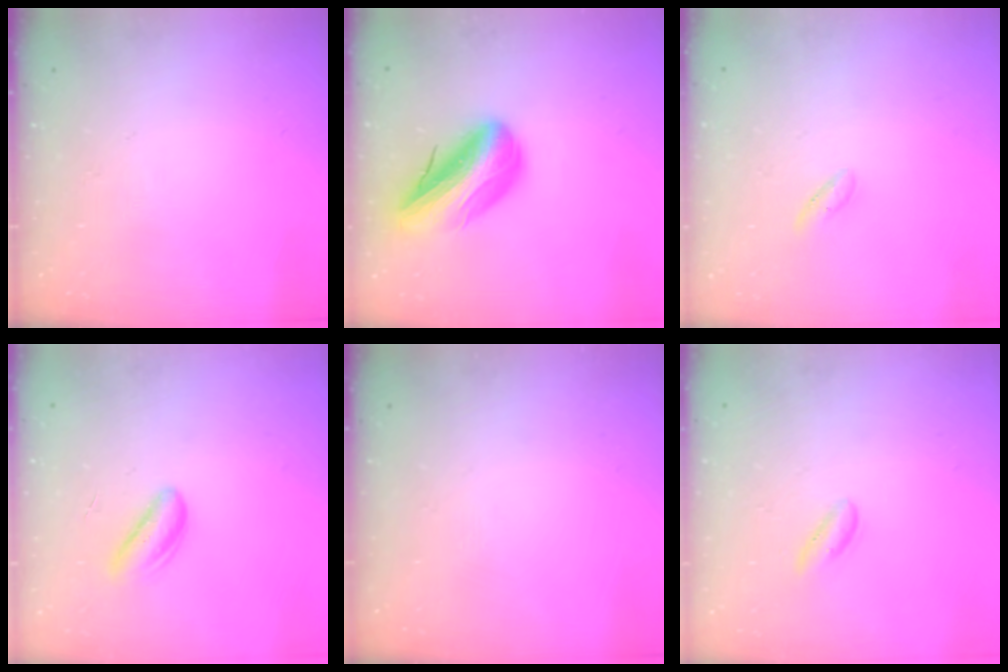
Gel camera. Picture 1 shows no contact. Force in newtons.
{"total": 15.9, "press": 15.4, "slide": 4.0}
{"total": 1.5, "press": 1.2, "slide": 0.9}
{"total": 2.9, "press": 2.9, "slide": 0.5}
{"total": 0.0}
{"total": 0.5, "press": 0.4, "slide": 0.4}